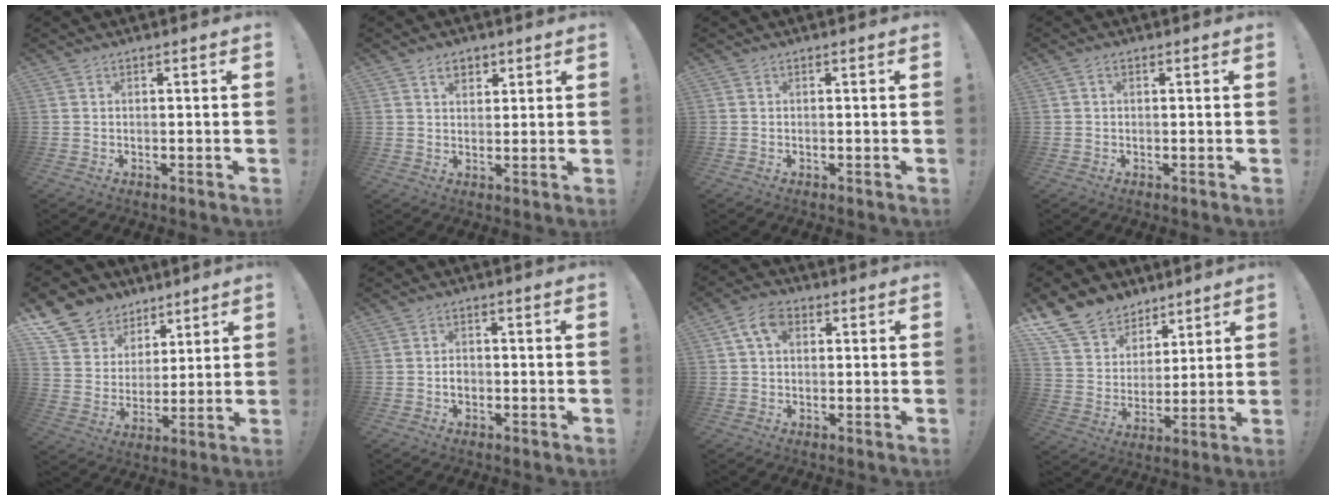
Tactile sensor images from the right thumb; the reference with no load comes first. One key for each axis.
{"total": 4.3, "fx": 2.4, "fy": 3.0, "fz": 2.1, "tx": -0.024, "ty": -0.006, "tz": 0.041}
{"total": 0.0}
{"total": 1.0, "fx": 0.2, "fy": 0.7, "fz": 0.6, "tx": -0.020, "ty": 0.006, "tz": 0.005}
{"total": 12.2, "fx": 7.9, "fy": 8.9, "fz": 2.8, "tx": -0.052, "ty": -0.058, "tz": 0.158}
{"total": 1.9, "fx": -0.7, "fy": 1.4, "fz": 1.1, "tx": -0.015, "ty": 0.004, "tz": -0.015}
{"total": 7.2, "fx": 2.3, "fy": 4.8, "fz": 4.8, "tx": -0.087, "ty": 0.011, "tz": 0.046}
{"total": 13.7, "fx": 9.8, "fy": 8.9, "fz": 3.4, "tx": -0.071, "ty": -0.069, "tz": 0.191}